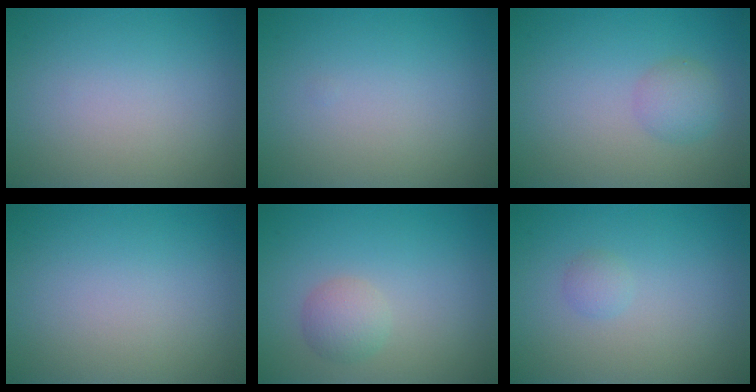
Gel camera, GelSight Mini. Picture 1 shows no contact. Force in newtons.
{"total": 0.0}
{"total": 2.0, "press": 2.0, "slide": 0.0}
{"total": 0.0}
{"total": 2.0, "press": 2.0, "slide": 0.1}
{"total": 0.9, "press": 0.9, "slide": 0.0}